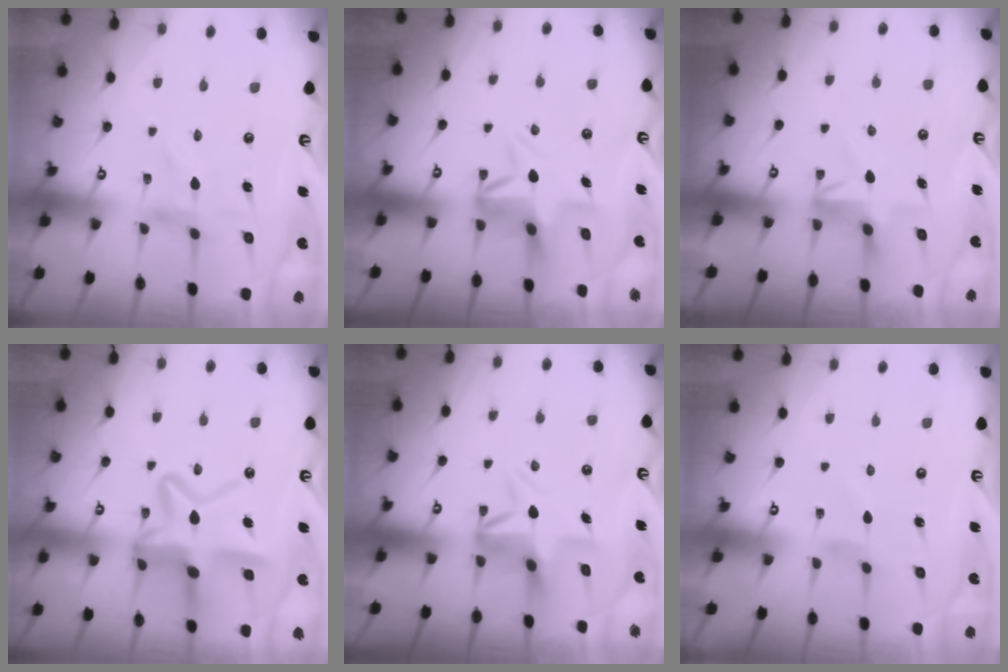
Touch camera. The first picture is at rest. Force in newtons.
{"total": 6.4, "press": 6.3, "slide": 0.5}
{"total": 4.3, "press": 4.2, "slide": 0.3}
{"total": 17.0, "press": 16.9, "slide": 1.3}
{"total": 6.4, "press": 6.3, "slide": 0.5}
{"total": 1.0, "press": 1.0, "slide": 0.3}